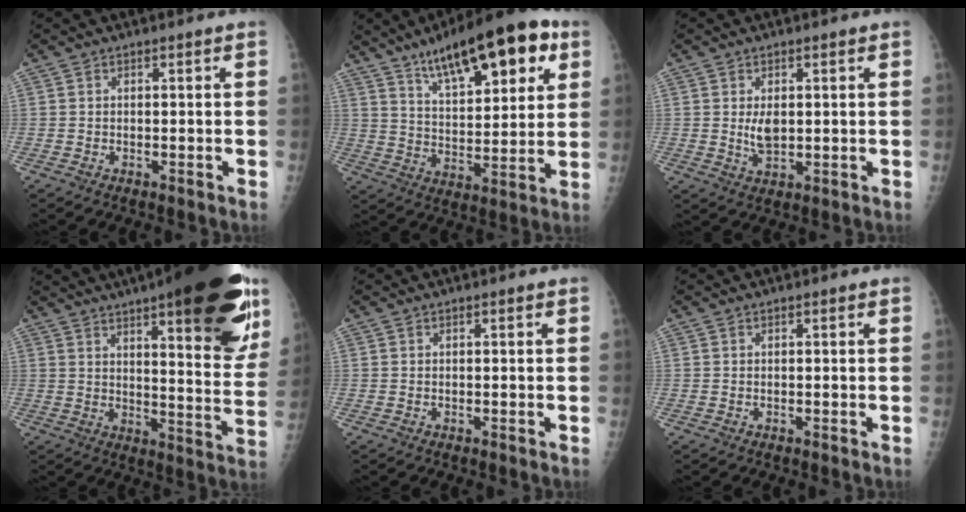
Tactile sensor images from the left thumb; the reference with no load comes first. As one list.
[{"total": 20.5, "force": [11.0, 7.5, 15.6], "torque": [-0.199, -0.027, 0.173]}, {"total": 4.0, "force": [0.6, 2.3, 3.2], "torque": [-0.050, -0.010, 0.016]}, {"total": 28.0, "force": [16.2, 7.2, 21.7], "torque": [-0.245, -0.049, 0.216]}, {"total": 0.0}, {"total": 0.0}]